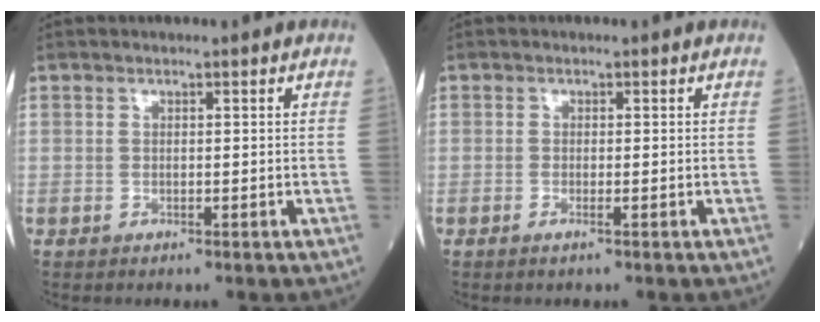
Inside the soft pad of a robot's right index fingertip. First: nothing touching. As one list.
[{"total": 0.7, "force": [-0.4, 0.1, 0.6], "torque": [-0.012, -0.001, -0.008]}]